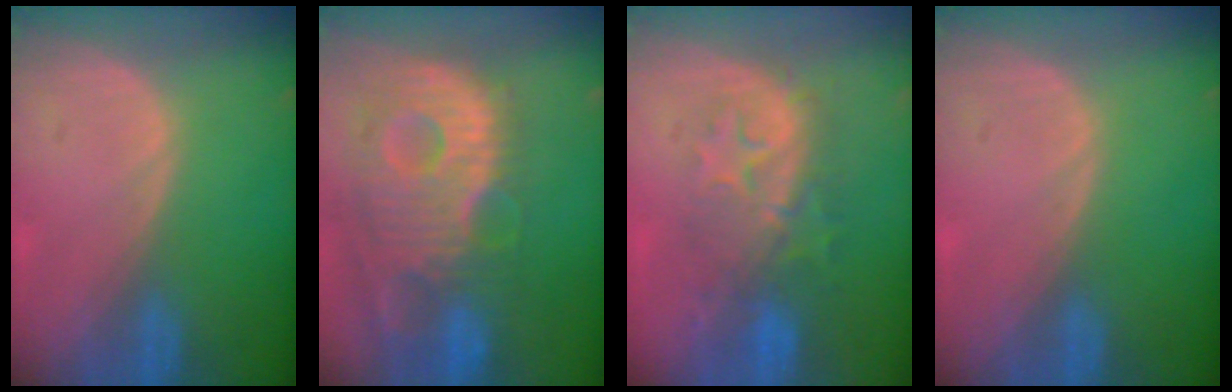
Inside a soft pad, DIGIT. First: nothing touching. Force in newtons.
{"total": 13.5, "press": 11.7, "slide": 6.7}
{"total": 8.4, "press": 8.3, "slide": 1.1}
{"total": 0.0}